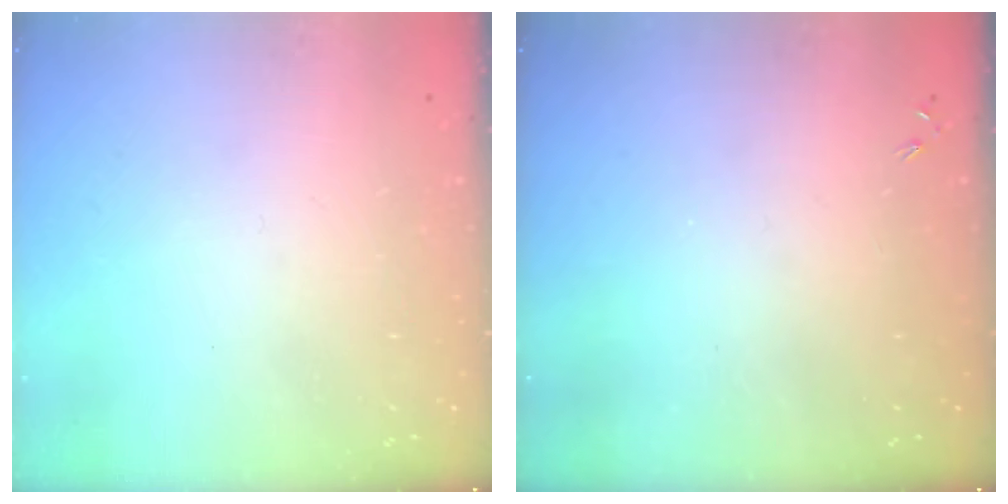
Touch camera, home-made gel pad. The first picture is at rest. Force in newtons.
{"total": 0.0}